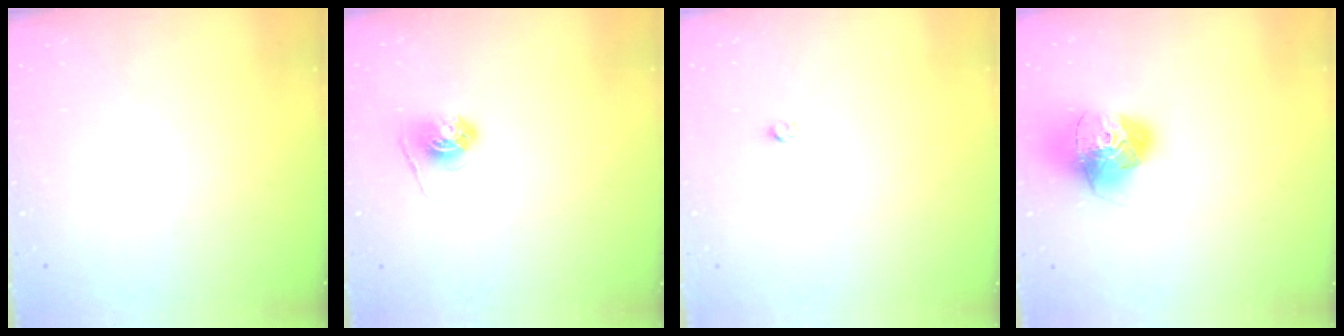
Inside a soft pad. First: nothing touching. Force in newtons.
{"total": 5.6, "press": 5.5, "slide": 0.6}
{"total": 1.9, "press": 1.9, "slide": 0.1}
{"total": 16.0, "press": 16.0, "slide": 1.5}